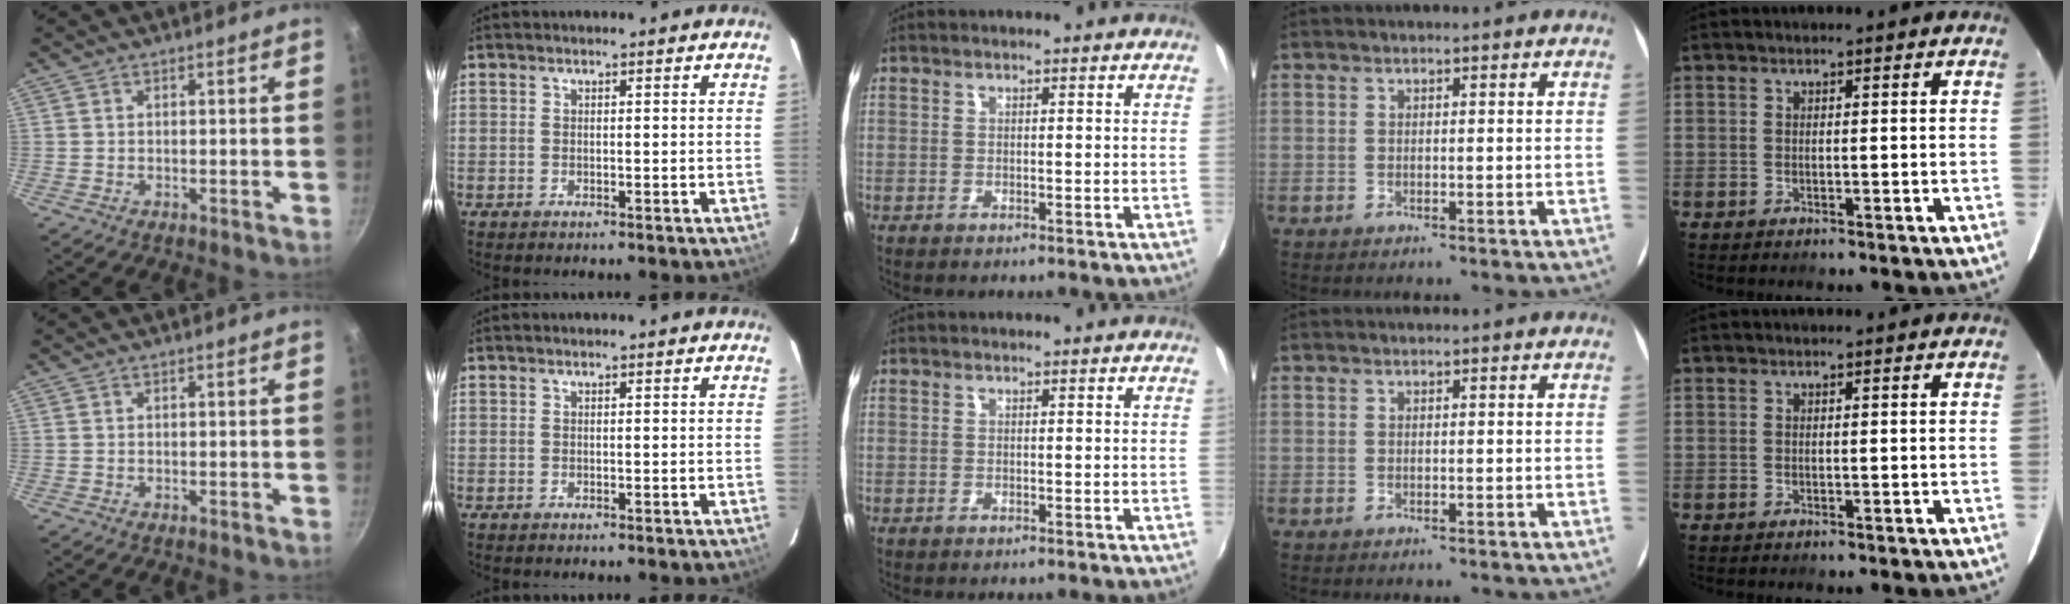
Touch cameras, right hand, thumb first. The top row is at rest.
{}